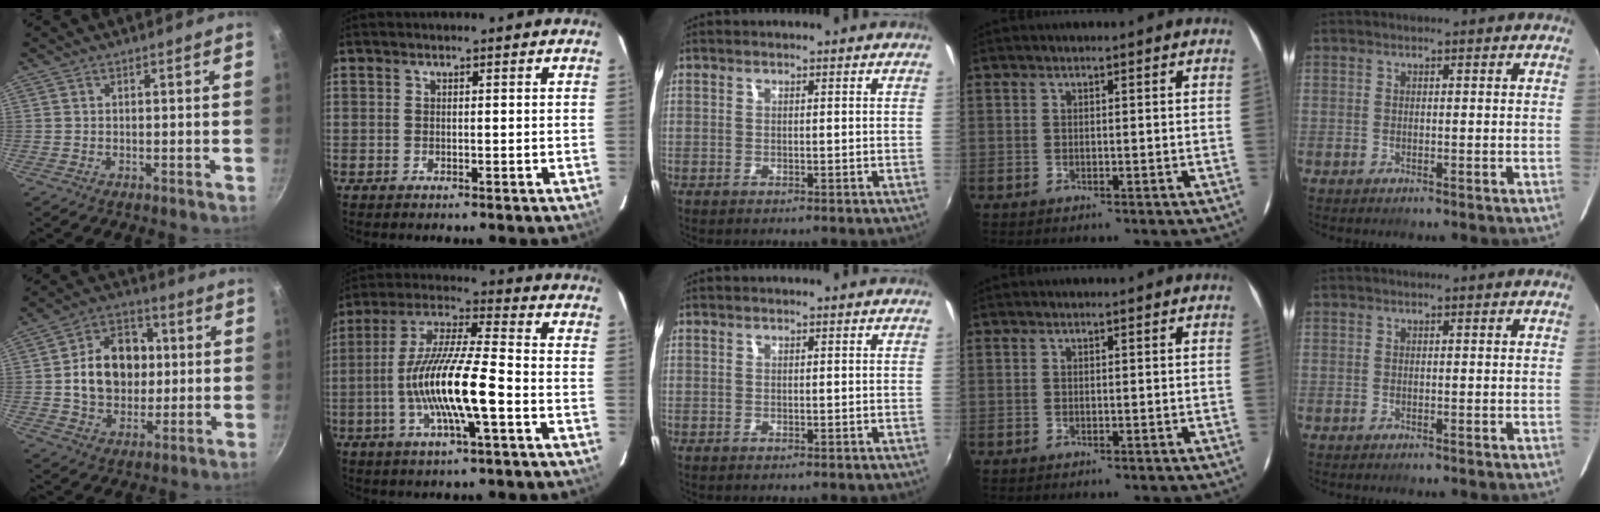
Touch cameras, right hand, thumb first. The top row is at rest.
{"thumb": {"total": 15.3, "force": [1.2, 11.8, 9.6], "torque": [-0.117, 0.019, 0.015]}, "index": {"total": 15.2, "force": [-4.2, 1.8, 14.5], "torque": [-0.285, -0.001, -0.082]}}